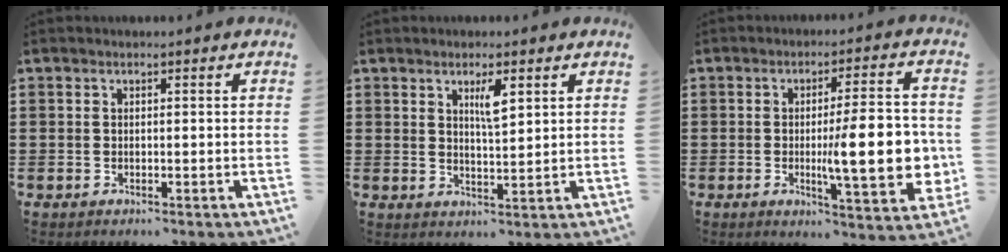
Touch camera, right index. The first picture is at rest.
{"total": 3.5, "force": [1.7, 0.8, 3.0], "torque": [-0.047, -0.001, 0.024]}
{"total": 13.3, "force": [-1.2, 3.2, 12.9], "torque": [-0.172, -0.014, -0.019]}